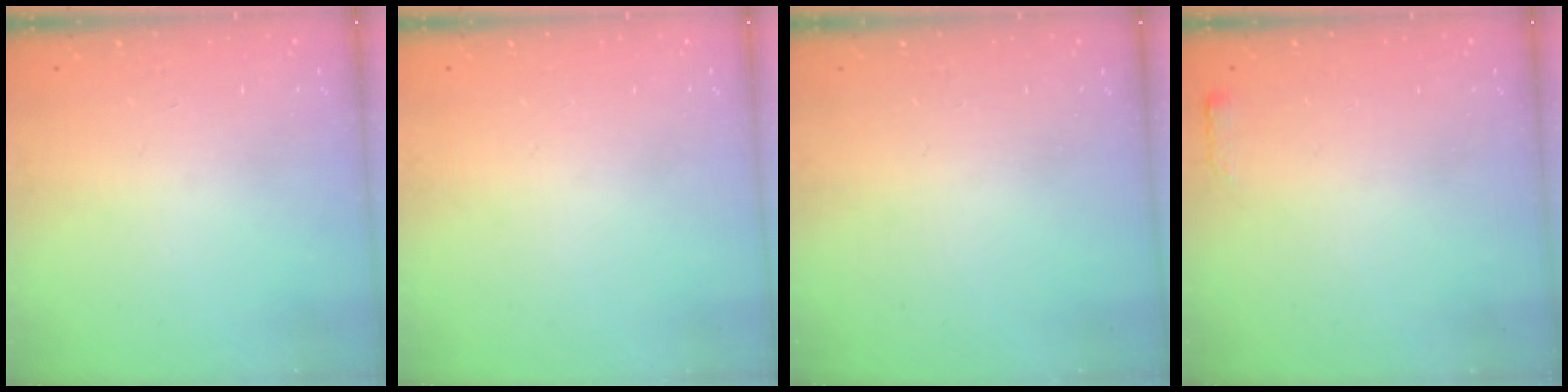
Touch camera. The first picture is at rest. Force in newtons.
{"total": 13.0, "press": 3.6, "slide": 12.5}
{"total": 0.0}
{"total": 2.4, "press": 2.4, "slide": 0.4}